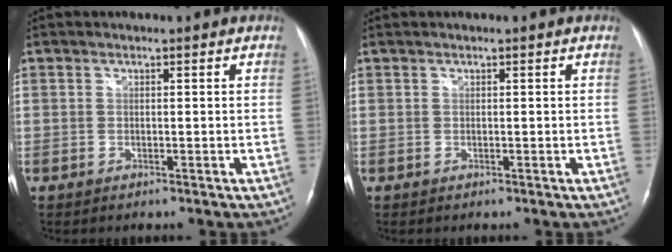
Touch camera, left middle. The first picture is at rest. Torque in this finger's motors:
{"motor_torque": [-0.22, 0.12, -0.09, -0.01]}